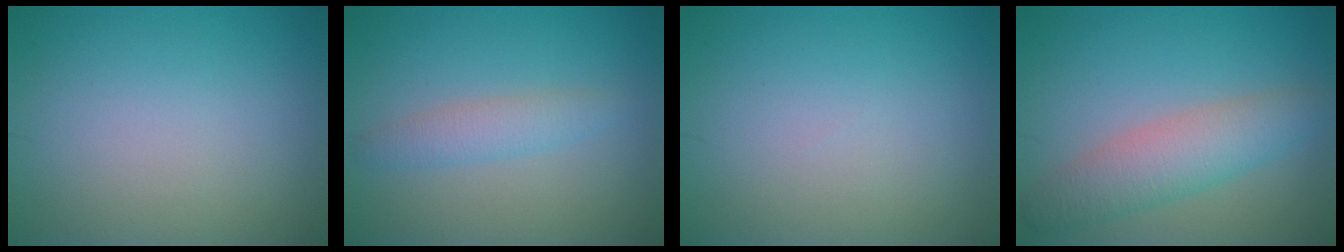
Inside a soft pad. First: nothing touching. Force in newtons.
{"total": 2.1, "press": 2.1, "slide": 0.1}
{"total": 0.0}
{"total": 4.4, "press": 4.4, "slide": 0.2}